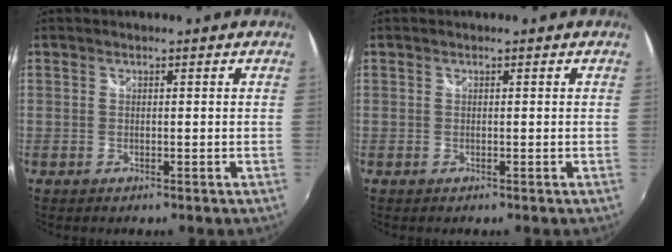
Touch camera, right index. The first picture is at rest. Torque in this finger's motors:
{"motor_torque": [0.00, 0.00, 0.00, 0.01]}